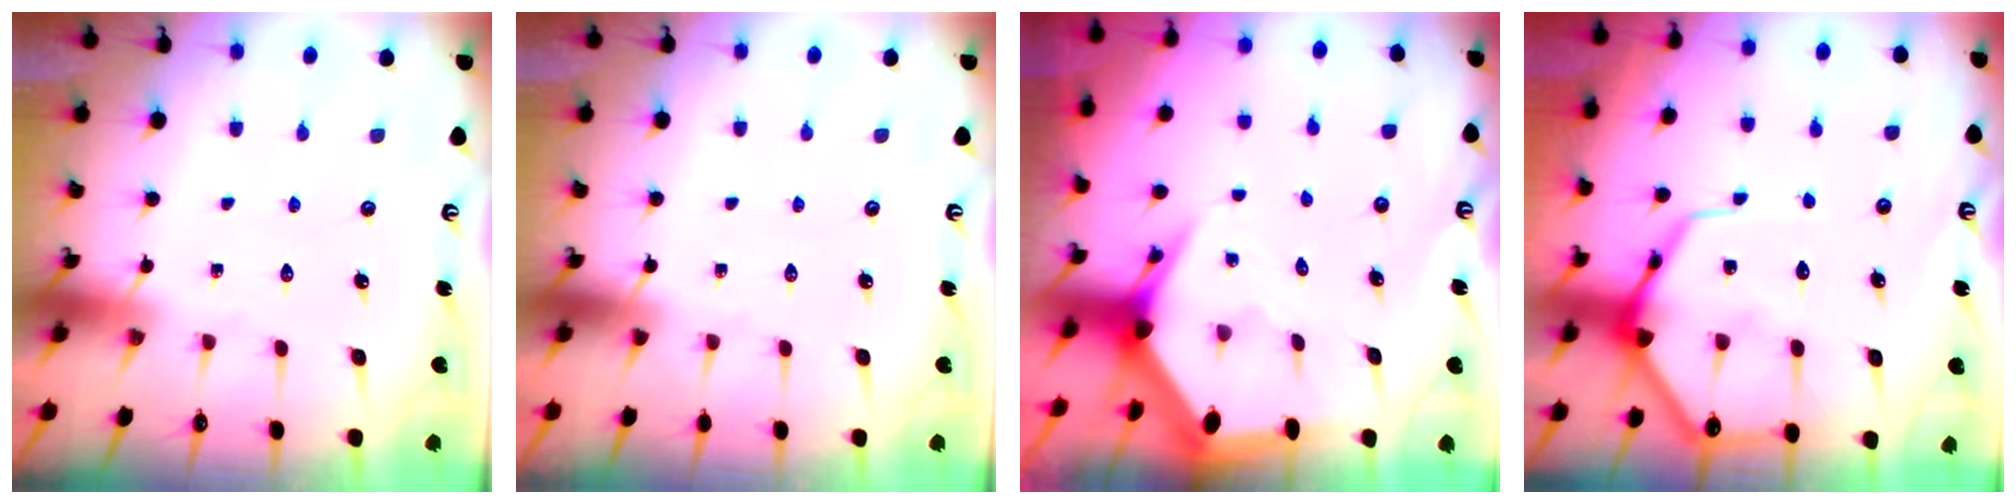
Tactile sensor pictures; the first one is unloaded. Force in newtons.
{"total": 0.0}
{"total": 4.6, "press": 4.6, "slide": 0.7}
{"total": 11.1, "press": 11.1, "slide": 1.1}